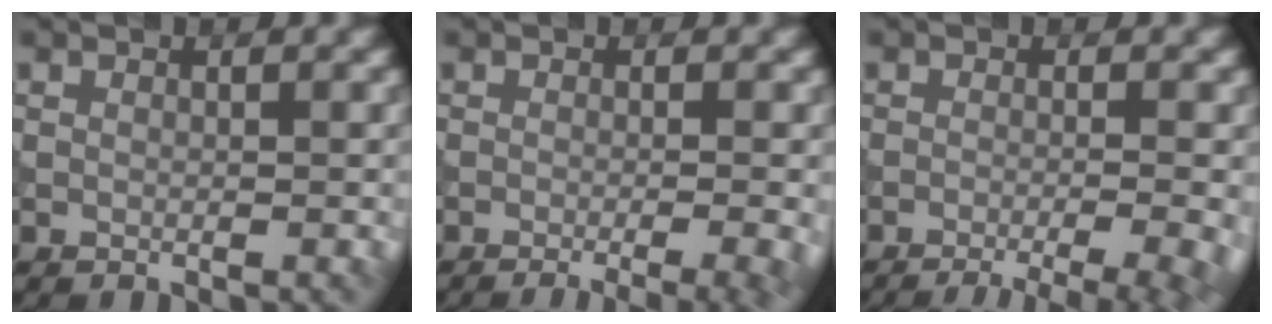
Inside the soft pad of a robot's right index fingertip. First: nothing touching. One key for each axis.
{"total": 7.4, "fx": -4.2, "fy": 2.8, "fz": 5.3, "tx": -0.036, "ty": -0.005, "tz": -0.038}
{"total": 9.4, "fx": -6.5, "fy": 3.2, "fz": 5.9, "tx": -0.050, "ty": -0.005, "tz": -0.061}